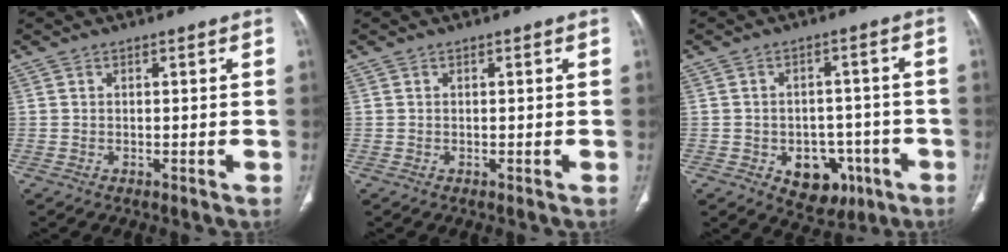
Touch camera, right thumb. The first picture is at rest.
{"total": 0.0}
{"total": 9.9, "force": [-4.0, 7.1, 5.5], "torque": [-0.038, 0.028, -0.042]}